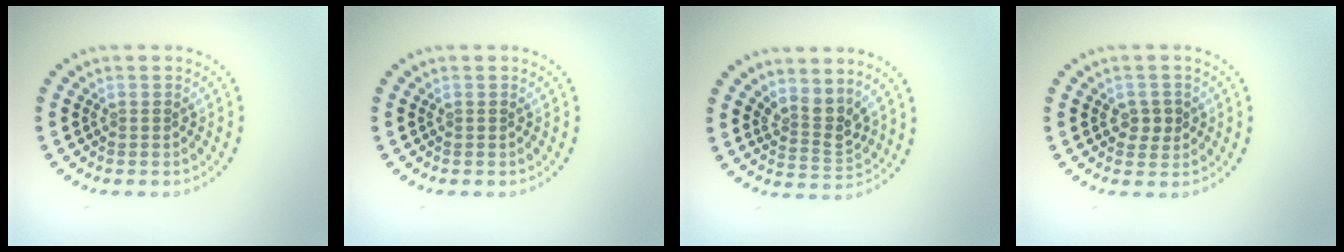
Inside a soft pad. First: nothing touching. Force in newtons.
{"total": 0.0}
{"total": 2.7, "press": 2.0, "slide": 1.9}
{"total": 1.9, "press": 1.8, "slide": 0.4}